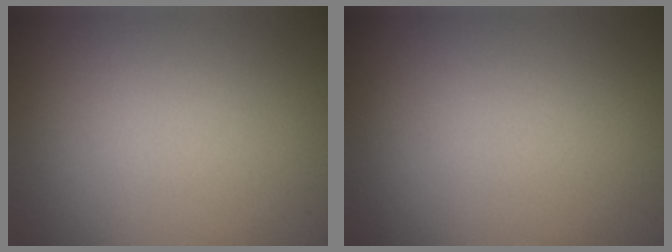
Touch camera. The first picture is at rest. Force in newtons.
{"total": 0.0}